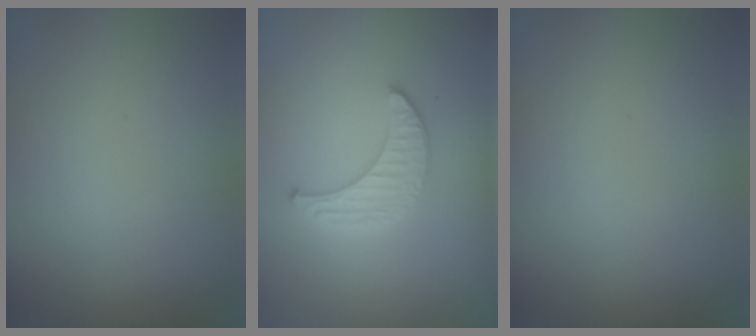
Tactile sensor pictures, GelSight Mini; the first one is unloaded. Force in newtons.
{"total": 2.9, "press": 2.9, "slide": 0.7}
{"total": 0.0}